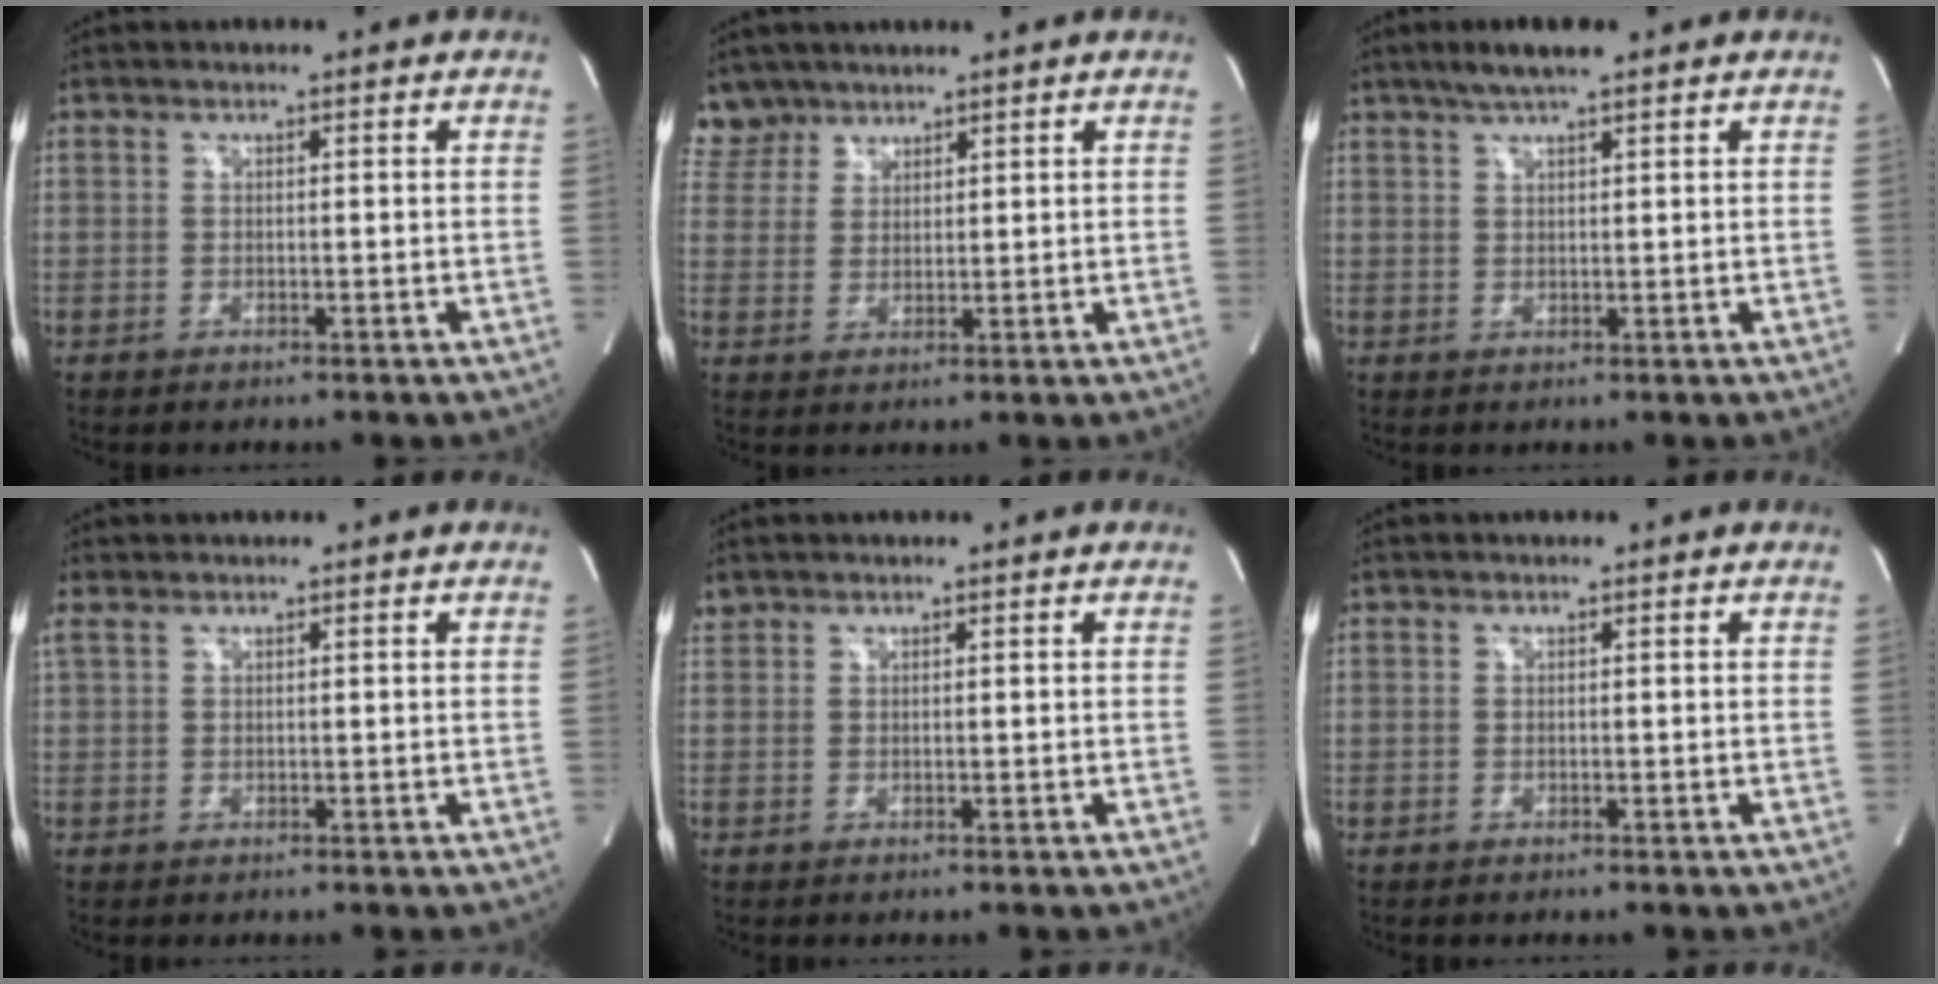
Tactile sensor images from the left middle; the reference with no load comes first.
{"total": 5.4, "force": [4.6, 2.7, -0.4], "torque": [0.014, 0.007, 0.096]}
{"total": 4.7, "force": [3.5, 0.6, 3.1], "torque": [-0.063, 0.013, 0.062]}
{"total": 1.4, "force": [1.1, 0.5, 0.6], "torque": [-0.029, 0.023, 0.032]}
{"total": 1.0, "force": [0.9, 0.4, -0.1], "torque": [-0.004, 0.015, 0.020]}
{"total": 0.0}